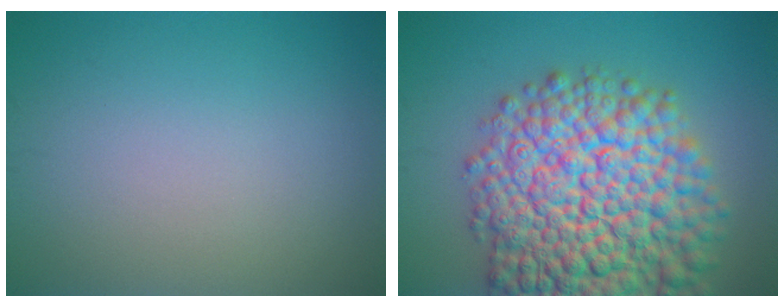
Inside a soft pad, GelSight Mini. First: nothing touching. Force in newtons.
{"total": 15.4, "press": 15.4, "slide": 0.6}